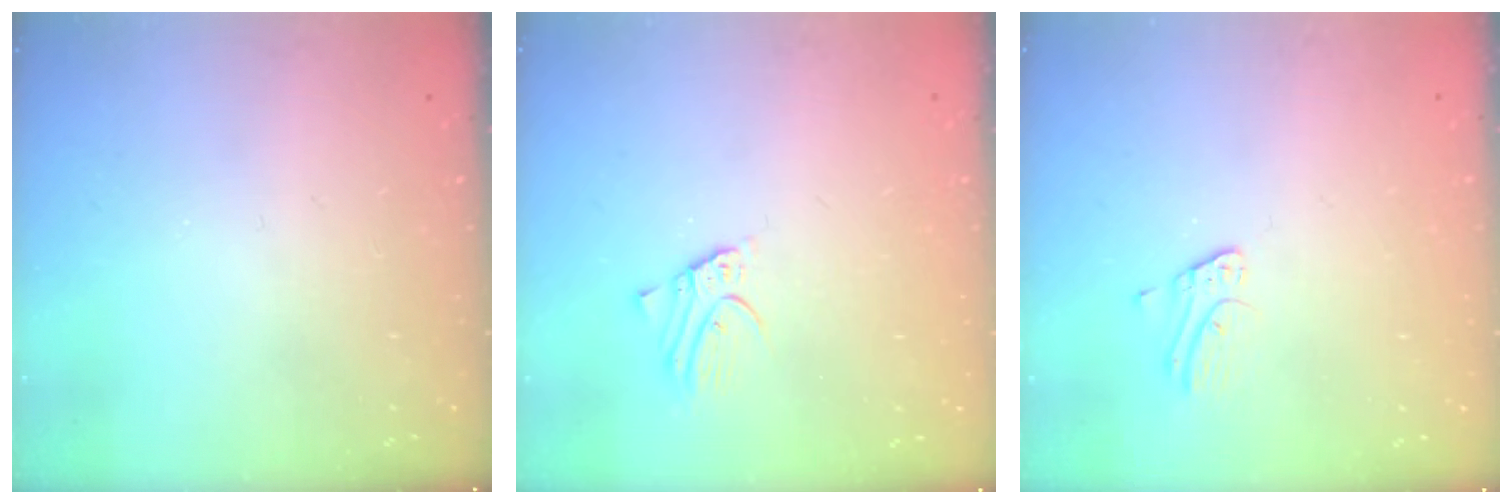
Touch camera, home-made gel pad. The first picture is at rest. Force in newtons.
{"total": 2.4, "press": 2.4, "slide": 0.1}
{"total": 2.7, "press": 2.7, "slide": 0.2}